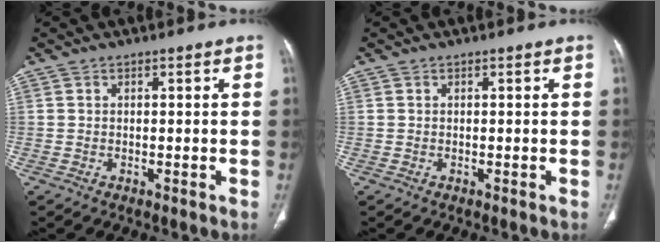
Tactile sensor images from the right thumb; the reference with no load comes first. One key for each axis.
{"total": 0.0}